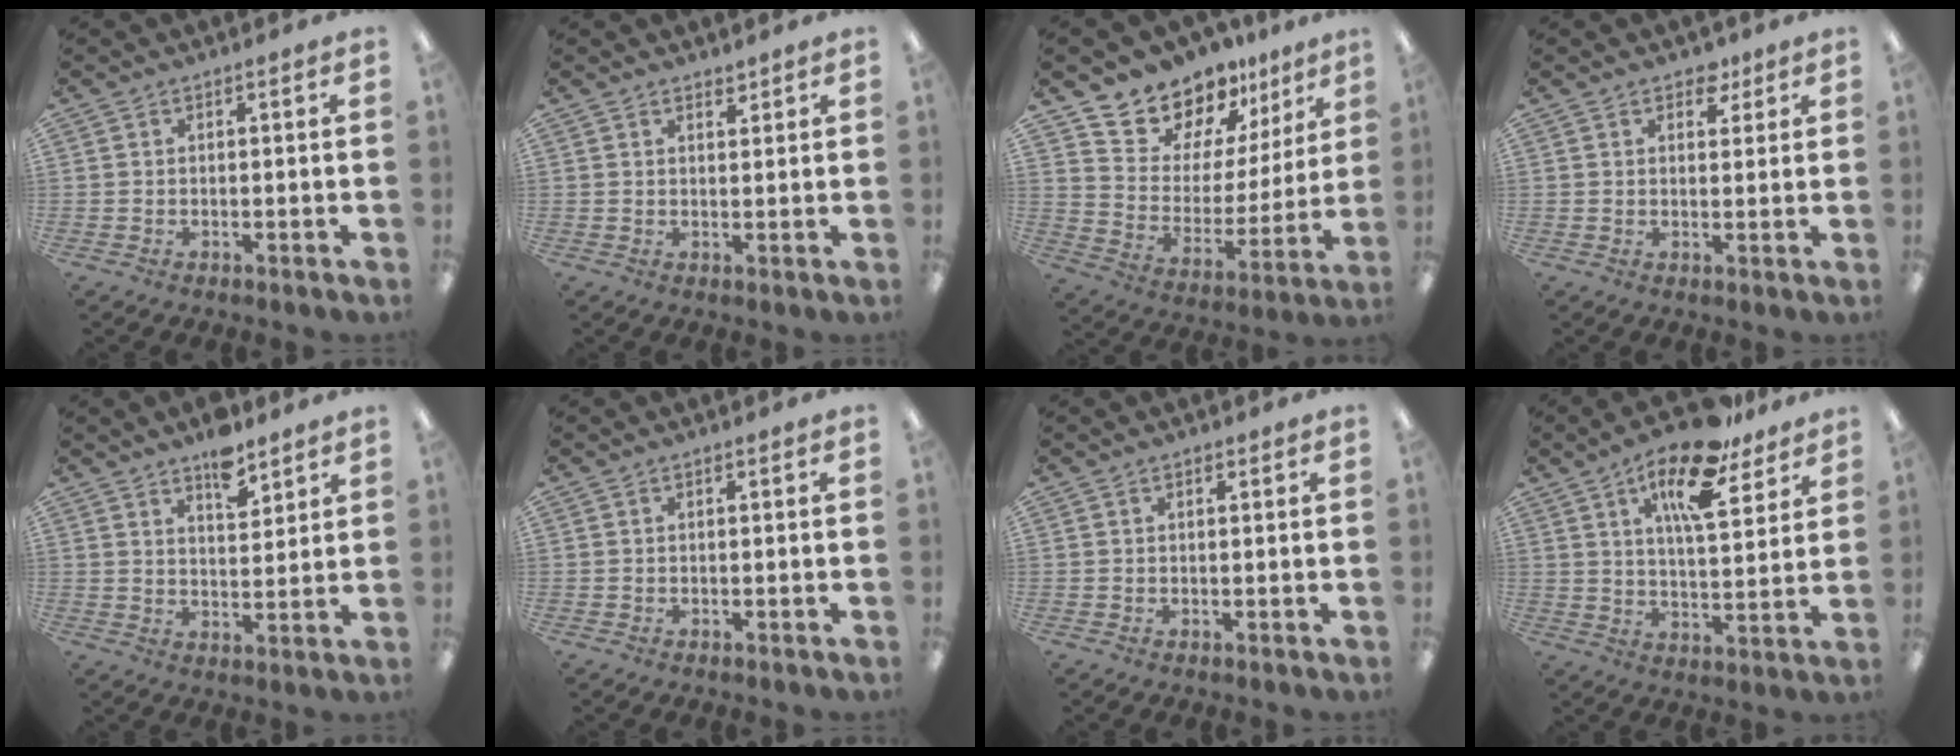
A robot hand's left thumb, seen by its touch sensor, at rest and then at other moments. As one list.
[{"total": 1.8, "force": [1.6, 0.6, 0.5], "torque": [-0.004, -0.004, 0.029]}, {"total": 14.3, "force": [13.0, 5.9, 0.2], "torque": [-0.032, -0.129, 0.242]}, {"total": 4.1, "force": [2.8, 2.5, 1.7], "torque": [-0.007, -0.011, 0.046]}, {"total": 7.2, "force": [5.6, 3.1, 3.3], "torque": [-0.041, -0.033, 0.096]}, {"total": 0.0}, {"total": 0.8, "force": [0.5, 0.4, 0.5], "torque": [-0.002, -0.002, 0.008]}, {"total": 15.4, "force": [10.2, 5.3, 10.2], "torque": [-0.159, -0.048, 0.167]}]